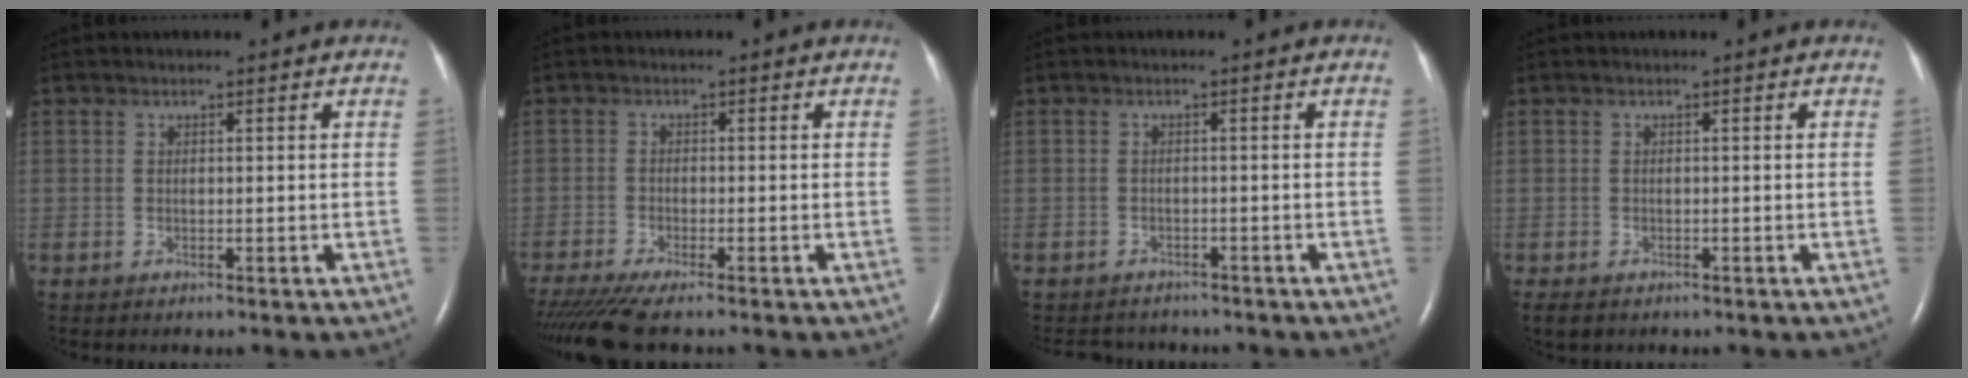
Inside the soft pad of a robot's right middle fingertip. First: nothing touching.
{"total": 8.1, "force": [-6.6, 0.5, 4.6], "torque": [-0.080, -0.023, -0.115]}
{"total": 4.3, "force": [-4.0, 1.5, 0.1], "torque": [-0.003, -0.003, -0.054]}
{"total": 2.4, "force": [-1.7, 1.5, 1.0], "torque": [-0.018, -0.005, -0.022]}